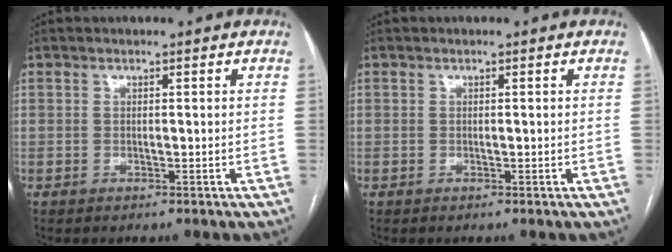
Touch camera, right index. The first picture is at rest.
{"total": 0.0}